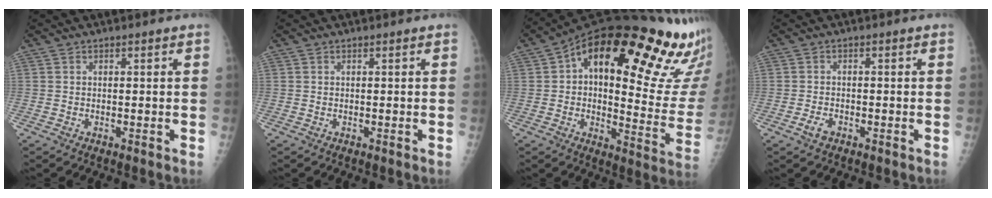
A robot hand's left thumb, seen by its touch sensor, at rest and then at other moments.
{"total": 0.0}
{"total": 30.0, "force": [16.4, 9.7, 23.2], "torque": [-0.256, -0.030, 0.220]}
{"total": 2.2, "force": [-1.3, 1.3, 1.2], "torque": [-0.026, 0.006, -0.024]}